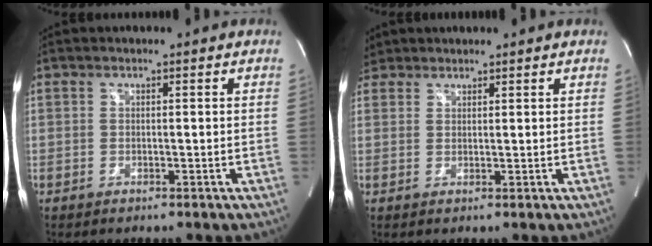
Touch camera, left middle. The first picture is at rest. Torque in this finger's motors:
{"motor_torque": [2.14, 0.00, 1.05, 0.21]}